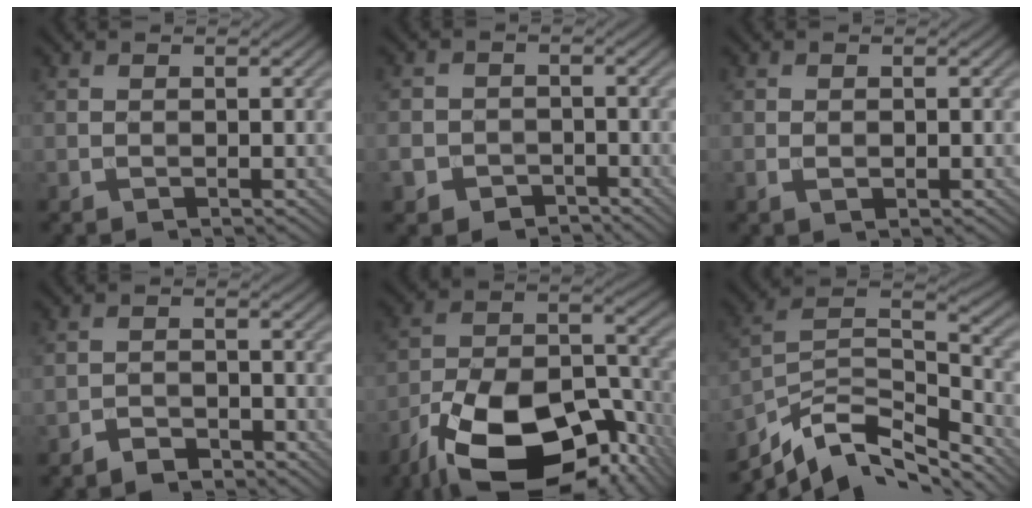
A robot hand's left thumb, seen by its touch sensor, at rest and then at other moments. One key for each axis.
{"total": 4.9, "fx": -2.9, "fy": 3.7, "fz": 1.4, "tx": -0.027, "ty": -0.008, "tz": -0.054}
{"total": 1.1, "fx": -0.2, "fy": 0.7, "fz": 0.9, "tx": -0.020, "ty": -0.004, "tz": -0.001}
{"total": 2.4, "fx": -2.1, "fy": 1.0, "fz": 0.8, "tx": -0.010, "ty": 0.004, "tz": -0.040}
{"total": 19.7, "fx": -12.2, "fy": 9.0, "fz": 12.6, "tx": -0.239, "ty": -0.044, "tz": -0.184}
{"total": 12.5, "fx": -8.8, "fy": 5.0, "fz": 7.4, "tx": -0.165, "ty": -0.002, "tz": -0.155}